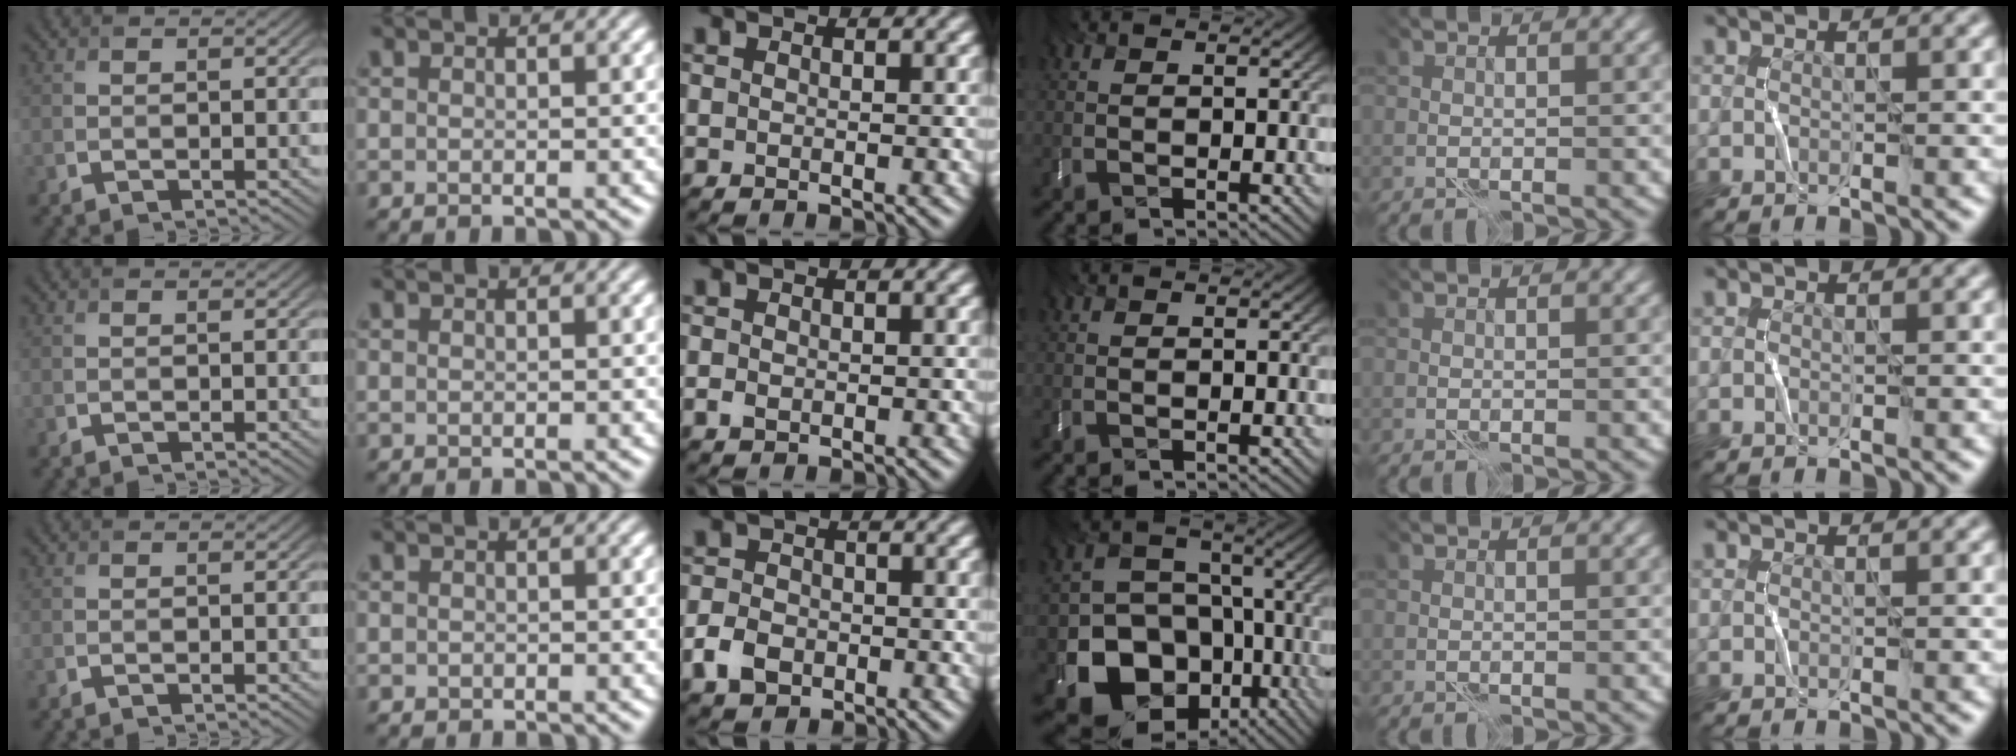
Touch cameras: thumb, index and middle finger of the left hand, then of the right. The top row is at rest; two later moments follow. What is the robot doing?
{"motion": "fold", "object": "bubble wrap"}